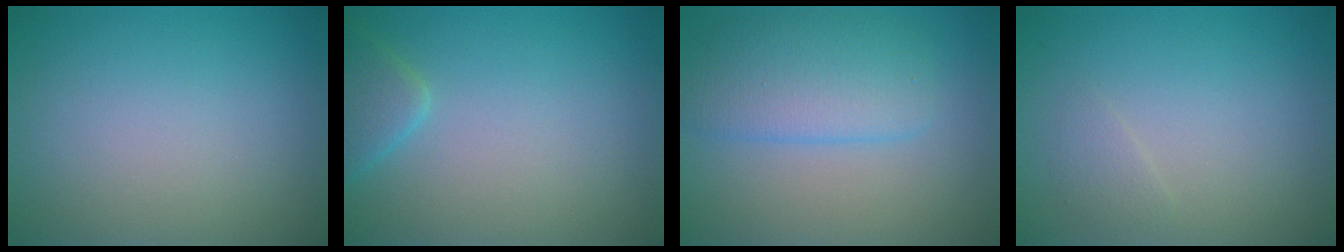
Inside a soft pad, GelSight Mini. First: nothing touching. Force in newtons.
{"total": 2.3, "press": 2.2, "slide": 0.2}
{"total": 4.4, "press": 4.4, "slide": 0.1}
{"total": 0.9, "press": 0.9, "slide": 0.0}